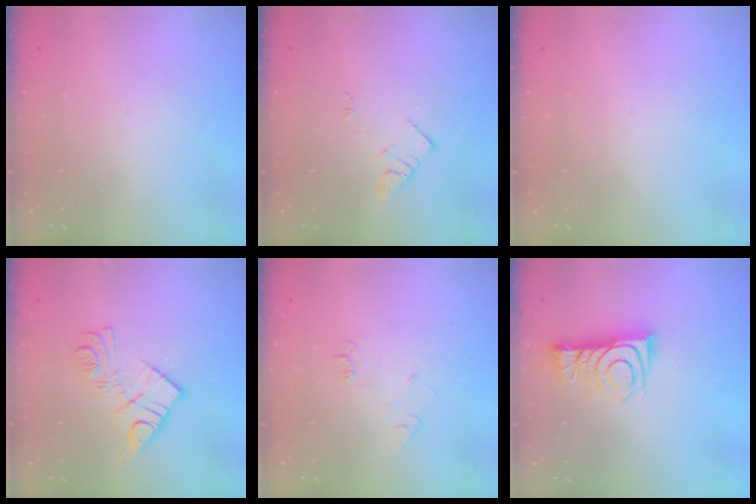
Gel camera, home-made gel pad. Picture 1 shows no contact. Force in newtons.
{"total": 2.7, "press": 2.6, "slide": 0.4}
{"total": 2.1, "press": 2.0, "slide": 0.4}
{"total": 11.5, "press": 11.5, "slide": 0.6}
{"total": 4.9, "press": 4.8, "slide": 0.7}
{"total": 11.2, "press": 11.2, "slide": 0.5}